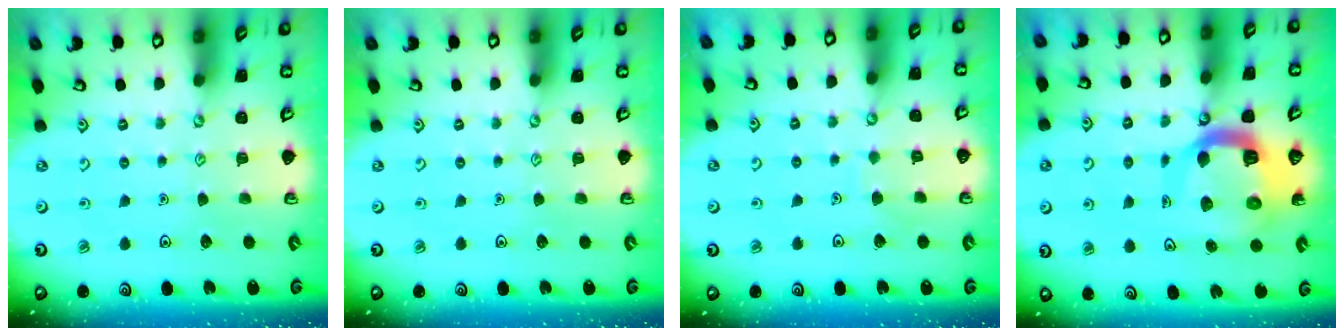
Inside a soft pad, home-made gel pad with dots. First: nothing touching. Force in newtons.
{"total": 0.0}
{"total": 3.9, "press": 3.9, "slide": 0.3}
{"total": 13.6, "press": 13.5, "slide": 1.6}